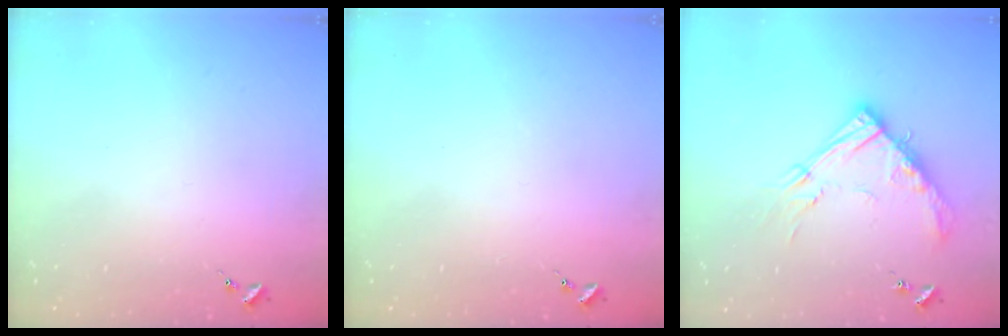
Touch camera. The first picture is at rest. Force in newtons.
{"total": 0.0}
{"total": 15.1, "press": 15.1, "slide": 1.5}